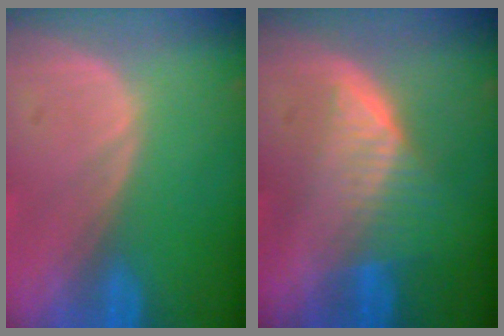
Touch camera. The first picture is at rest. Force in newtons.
{"total": 6.5, "press": 5.7, "slide": 3.2}